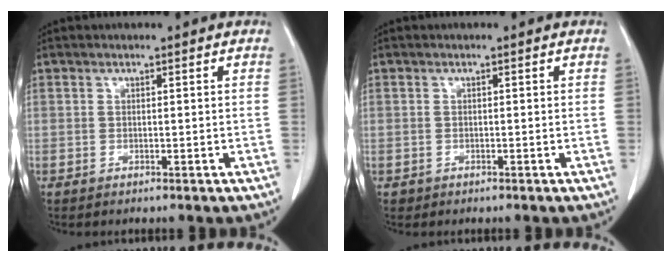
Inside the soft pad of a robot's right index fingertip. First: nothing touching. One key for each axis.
{"total": 0.5, "fx": -0.3, "fy": 0.5, "fz": 0.0, "tx": -0.006, "ty": 0.003, "tz": -0.004}